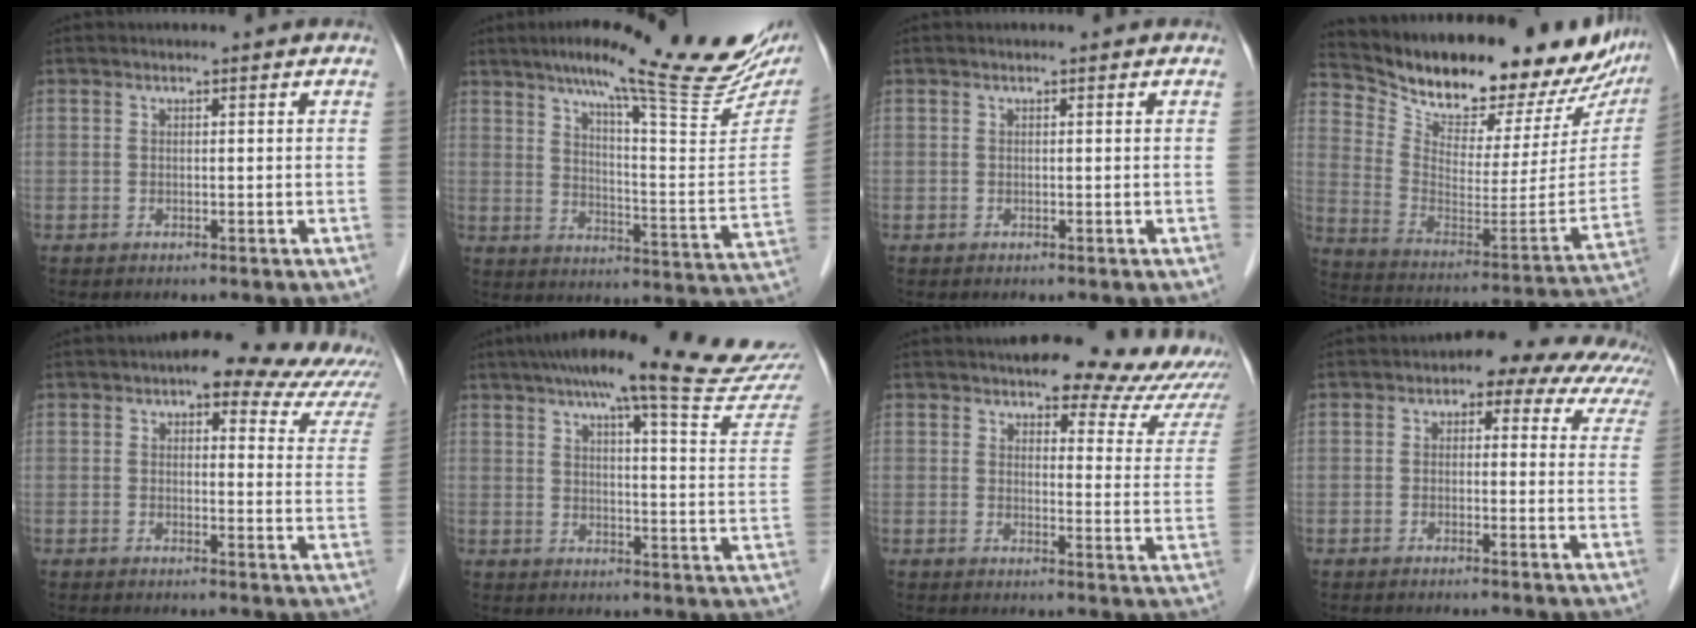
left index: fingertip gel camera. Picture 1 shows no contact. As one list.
[{"total": 25.1, "force": [19.2, 3.0, 16.0], "torque": [-0.225, -0.016, 0.251]}, {"total": 0.0}, {"total": 27.3, "force": [23.9, 7.4, 11.0], "torque": [-0.187, -0.062, 0.334]}, {"total": 14.4, "force": [10.1, 5.6, 8.5], "torque": [-0.073, 0.018, 0.095]}, {"total": 24.5, "force": [21.3, 0.4, 12.1], "torque": [-0.169, -0.036, 0.258]}, {"total": 15.4, "force": [13.0, 5.2, 6.6], "torque": [-0.040, -0.012, 0.124]}, {"total": 12.2, "force": [9.2, 6.1, 5.3], "torque": [-0.028, 0.022, 0.080]}]